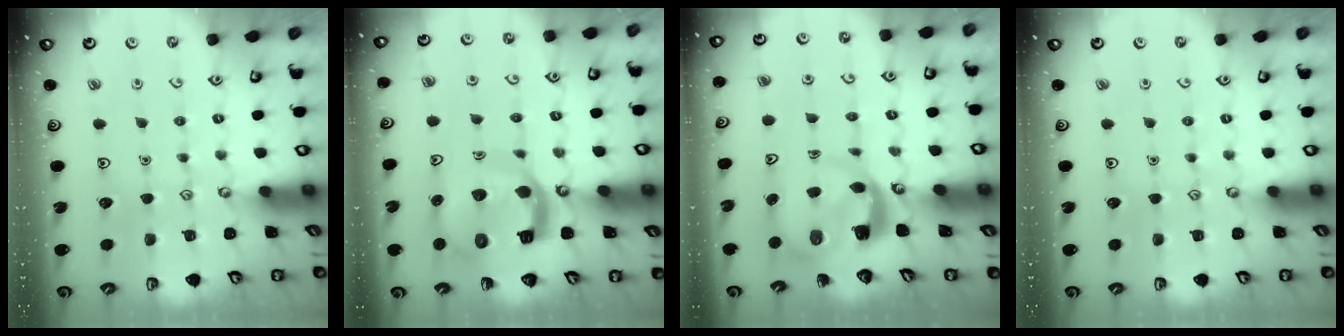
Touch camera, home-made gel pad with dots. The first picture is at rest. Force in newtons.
{"total": 13.5, "press": 13.4, "slide": 1.8}
{"total": 4.6, "press": 4.5, "slide": 0.5}
{"total": 0.0}